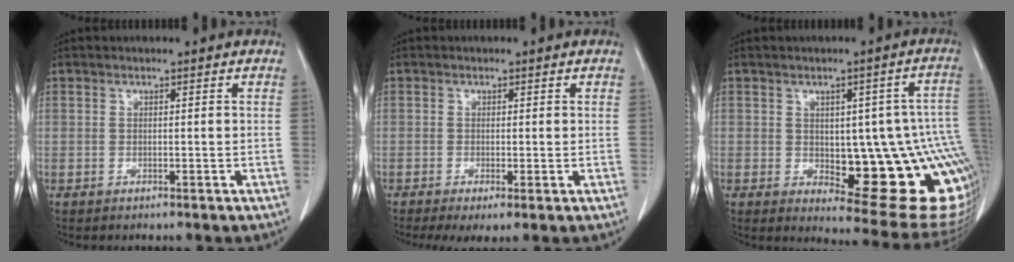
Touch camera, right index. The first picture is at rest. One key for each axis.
{"total": 3.5, "fx": -1.6, "fy": 1.0, "fz": 3.0, "tx": -0.050, "ty": -0.013, "tz": -0.025}
{"total": 20.4, "fx": -3.0, "fy": 6.5, "fz": 19.0, "tx": -0.148, "ty": 0.018, "tz": -0.011}